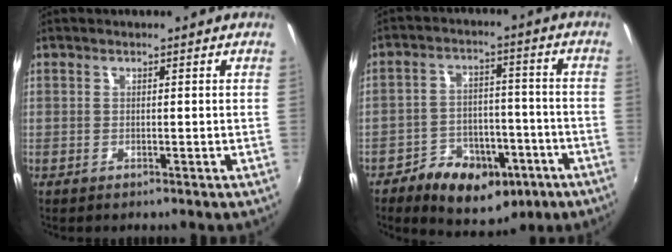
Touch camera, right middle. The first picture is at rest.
{"total": 14.7, "force": [-8.3, 9.1, 8.1], "torque": [-0.154, 0.012, -0.110]}